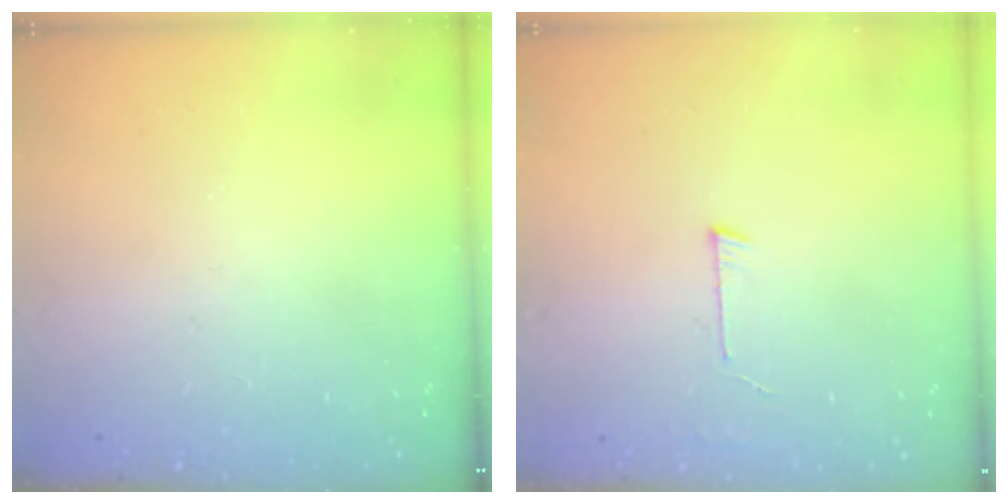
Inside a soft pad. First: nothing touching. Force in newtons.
{"total": 4.2, "press": 4.2, "slide": 0.4}